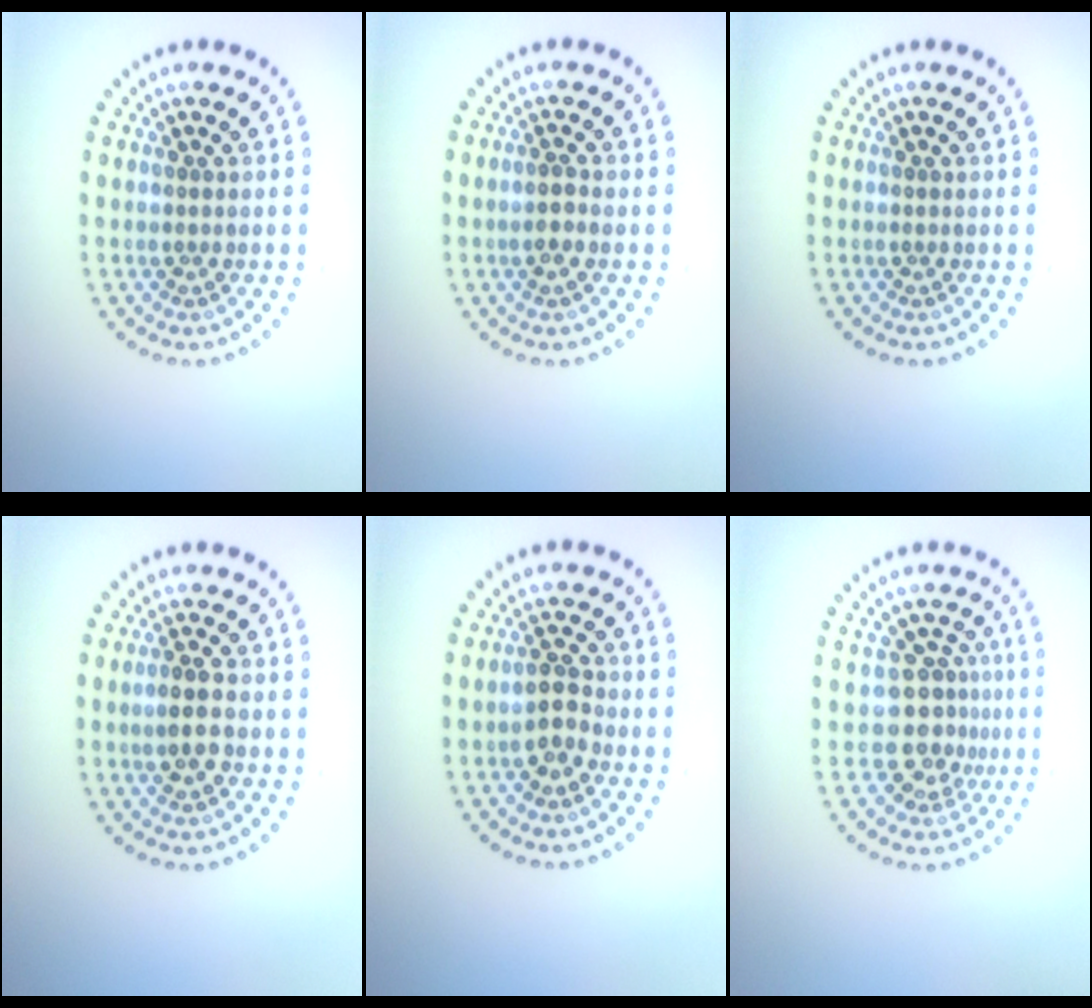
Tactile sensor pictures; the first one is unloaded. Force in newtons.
{"total": 0.8, "press": 0.8, "slide": 0.3}
{"total": 0.0}
{"total": 2.5, "press": 2.4, "slide": 0.5}
{"total": 2.4, "press": 2.3, "slide": 0.8}
{"total": 3.5, "press": 2.6, "slide": 2.4}